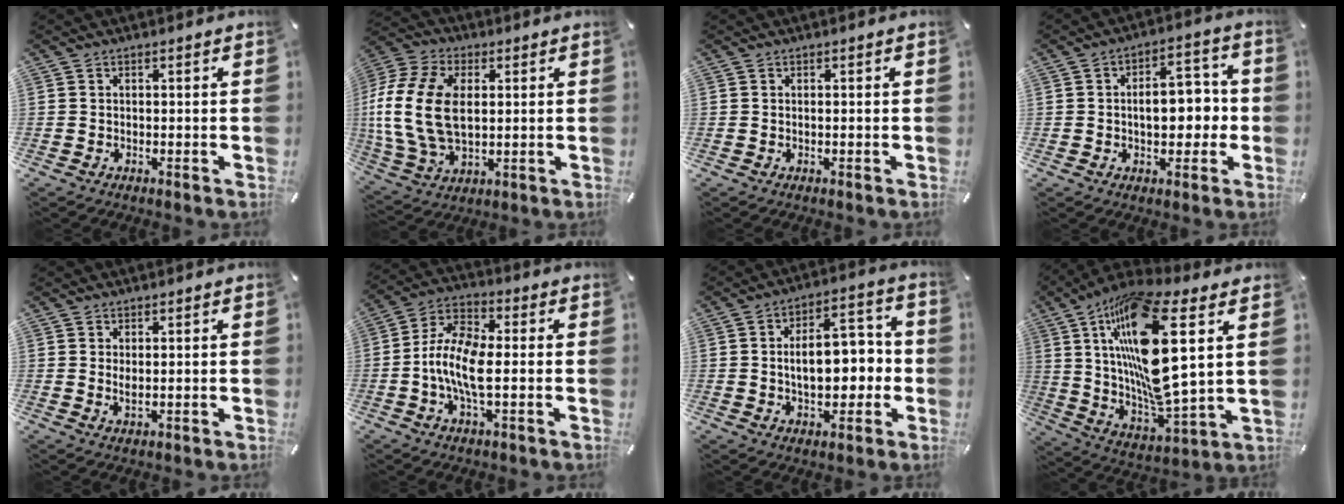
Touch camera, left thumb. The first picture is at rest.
{"total": 17.5, "force": [1.5, 11.6, 13.0], "torque": [-0.308, 0.003, 0.024]}
{"total": 0.0}
{"total": 10.0, "force": [-0.7, 6.3, 7.8], "torque": [-0.092, 0.004, -0.018]}
{"total": 2.0, "force": [0.7, 0.6, 1.8], "torque": [-0.035, -0.006, 0.008]}
{"total": 10.9, "force": [-2.0, 4.8, 9.6], "torque": [-0.208, -0.003, -0.036]}
{"total": 12.1, "force": [-0.4, 7.4, 9.6], "torque": [-0.123, 0.008, -0.010]}
{"total": 23.3, "force": [8.2, 5.7, 21.1], "torque": [-0.429, -0.056, 0.122]}